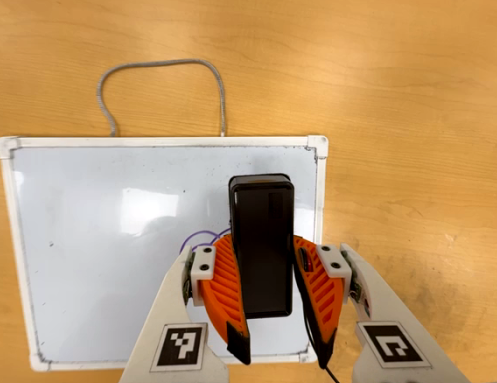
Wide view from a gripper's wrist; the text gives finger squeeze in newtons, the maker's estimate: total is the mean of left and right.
{"total": 7.8, "left": 7.1, "right": 8.4}